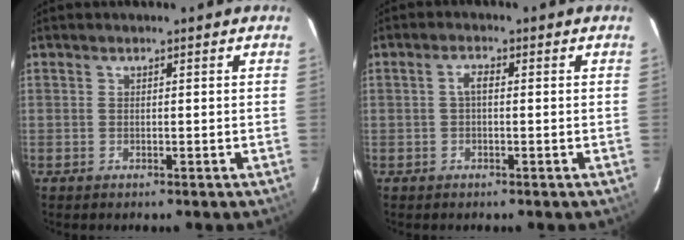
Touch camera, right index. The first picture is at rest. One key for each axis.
{"total": 1.9, "fx": 0.0, "fy": 0.8, "fz": 1.8, "tx": -0.037, "ty": 0.008, "tz": -0.001}